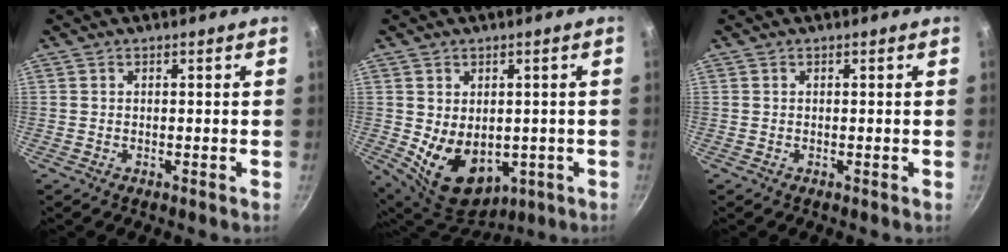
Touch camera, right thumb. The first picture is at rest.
{"total": 11.9, "force": [-1.2, 8.4, 8.3], "torque": [-0.111, -0.018, 0.013]}
{"total": 0.0}